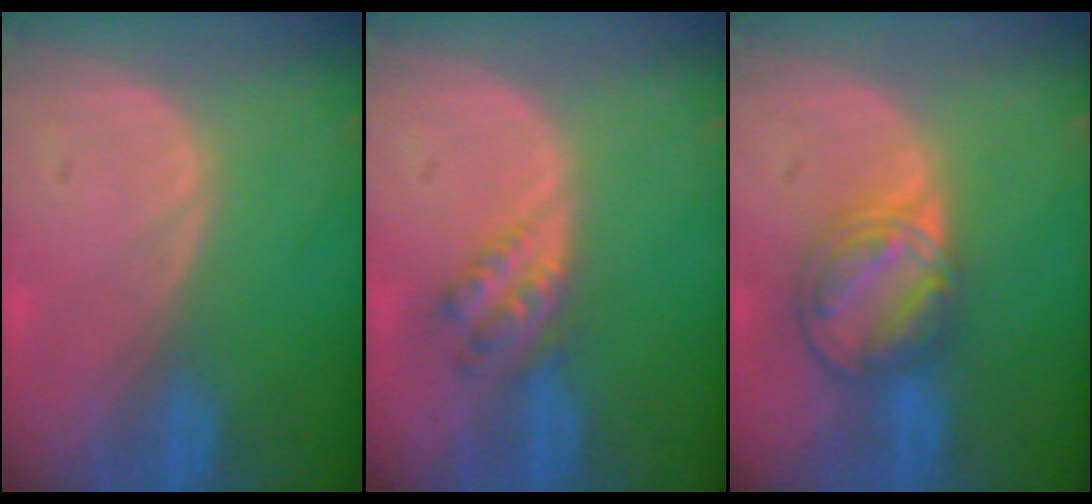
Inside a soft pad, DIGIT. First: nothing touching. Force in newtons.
{"total": 4.5, "press": 3.9, "slide": 2.2}
{"total": 8.2, "press": 7.0, "slide": 4.4}